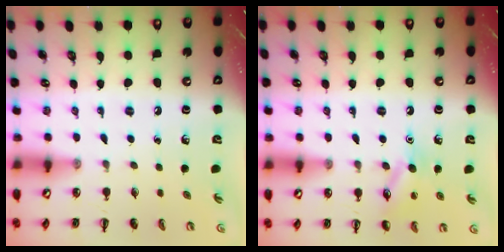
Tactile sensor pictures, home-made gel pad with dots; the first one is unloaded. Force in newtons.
{"total": 10.5, "press": 10.4, "slide": 1.4}